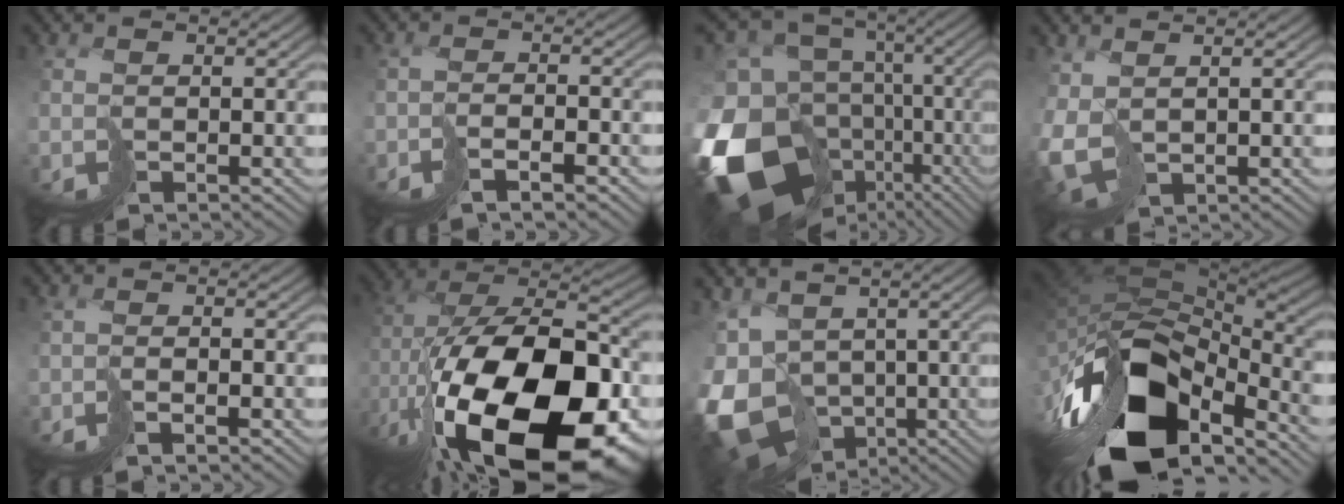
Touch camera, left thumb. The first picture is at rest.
{"total": 2.7, "force": [-1.9, 0.4, 1.8], "torque": [-0.026, 0.004, -0.034]}
{"total": 19.0, "force": [-6.6, 14.0, 11.0], "torque": [-0.299, -0.024, -0.096]}
{"total": 5.5, "force": [0.6, 3.6, 4.1], "torque": [-0.128, -0.022, 0.029]}
{"total": 1.0, "force": [-0.5, 0.0, 0.9], "torque": [-0.012, 0.003, -0.008]}
{"total": 21.8, "force": [-7.8, 11.5, 16.8], "torque": [-0.337, -0.049, -0.090]}
{"total": 13.0, "force": [-3.0, 9.6, 8.3], "torque": [-0.236, -0.032, -0.037]}
{"total": 17.1, "force": [-8.0, 9.4, 12.0], "torque": [-0.260, -0.035, -0.124]}